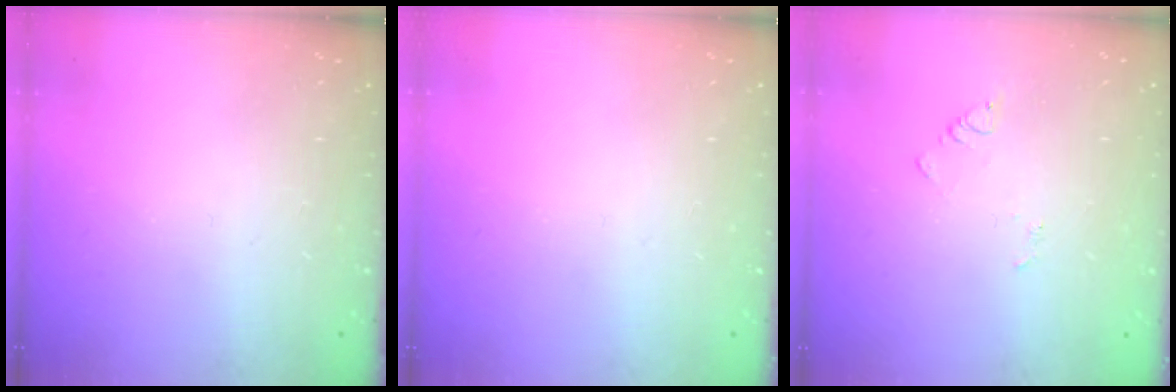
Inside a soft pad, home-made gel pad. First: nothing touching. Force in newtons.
{"total": 0.0}
{"total": 2.9, "press": 2.9, "slide": 0.3}